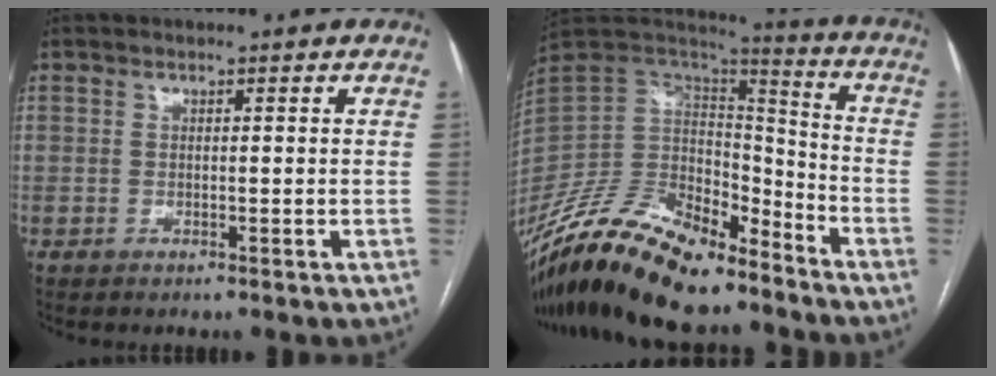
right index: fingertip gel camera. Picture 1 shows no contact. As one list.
[{"total": 22.9, "force": [-18.6, 7.3, 11.2], "torque": [-0.244, -0.002, -0.341]}]